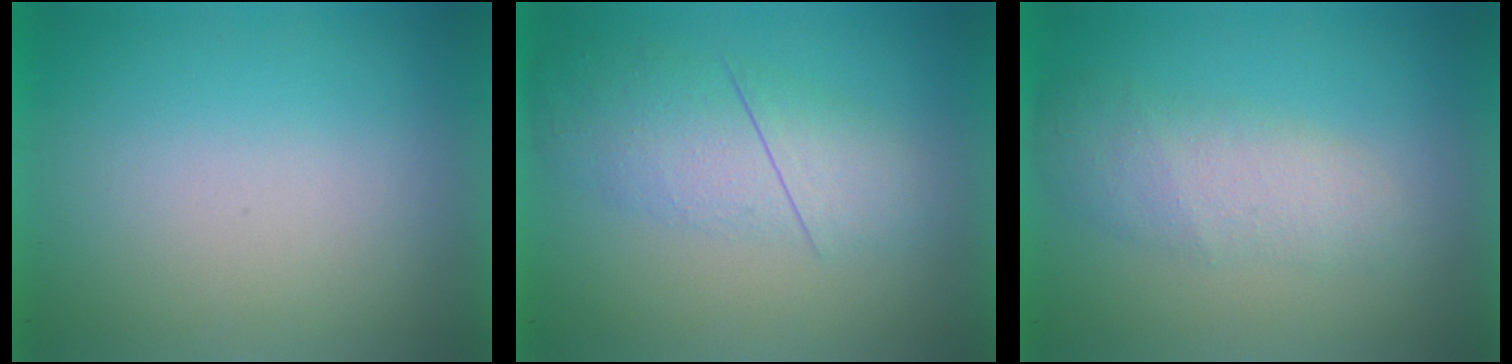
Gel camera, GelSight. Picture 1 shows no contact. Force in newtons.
{"total": 3.0}
{"total": 2.6}